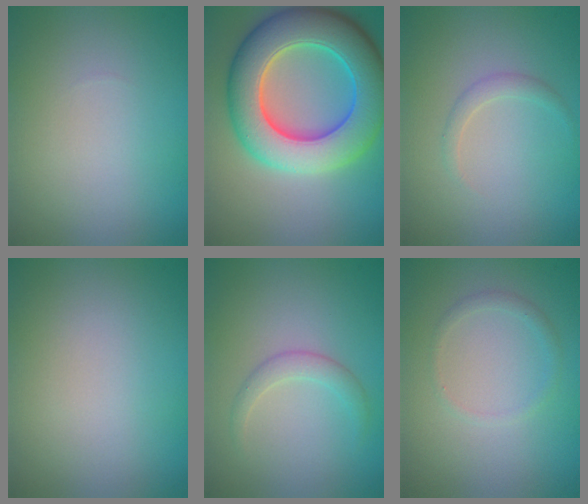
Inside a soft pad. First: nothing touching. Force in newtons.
{"total": 11.0, "press": 11.0, "slide": 0.5}
{"total": 1.1, "press": 1.1, "slide": 0.1}
{"total": 0.0}
{"total": 1.6, "press": 1.6, "slide": 0.0}
{"total": 0.9, "press": 0.9, "slide": 0.1}